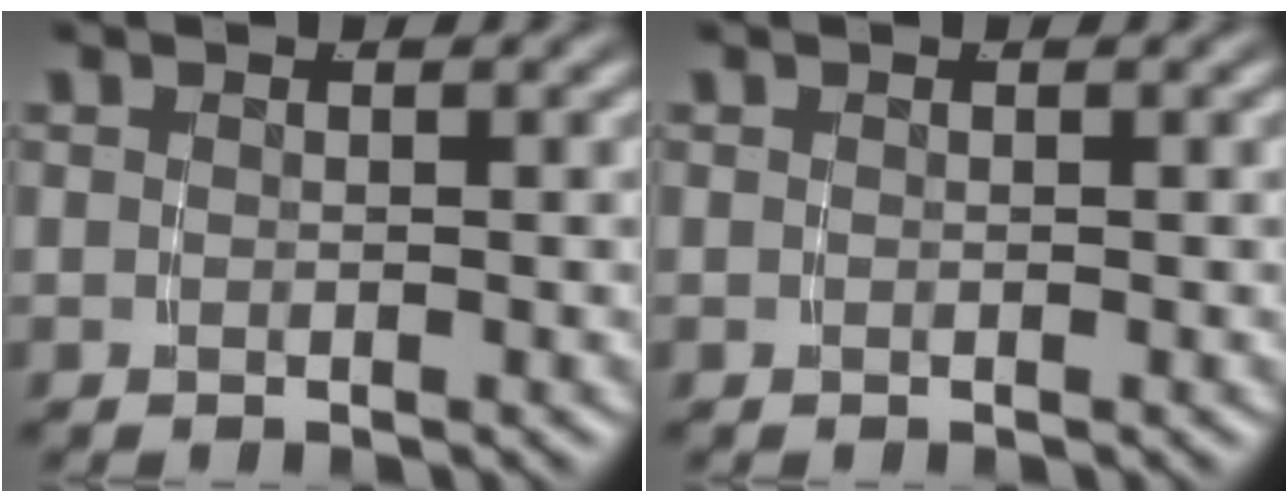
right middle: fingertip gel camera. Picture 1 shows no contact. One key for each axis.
{"total": 0.0}